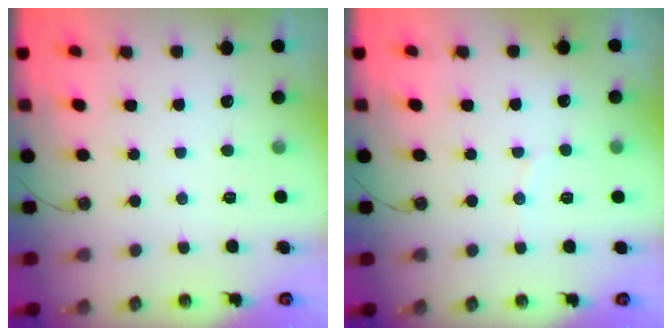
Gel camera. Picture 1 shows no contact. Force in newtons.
{"total": 3.7, "press": 3.5, "slide": 1.3}